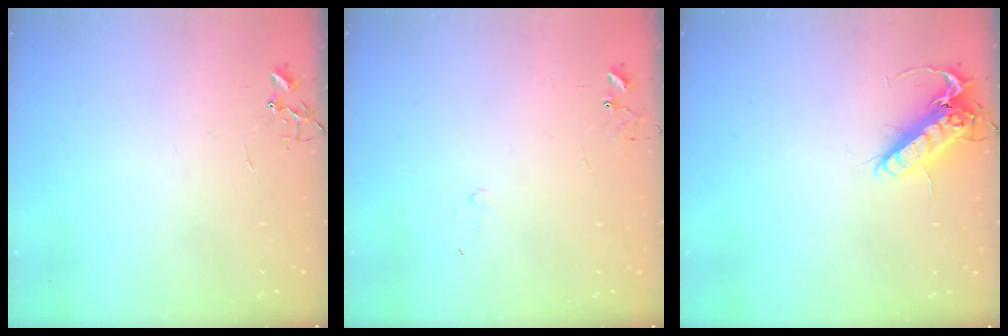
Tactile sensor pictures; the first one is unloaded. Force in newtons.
{"total": 7.4, "press": 7.4, "slide": 0.5}
{"total": 14.2, "press": 14.0, "slide": 2.2}